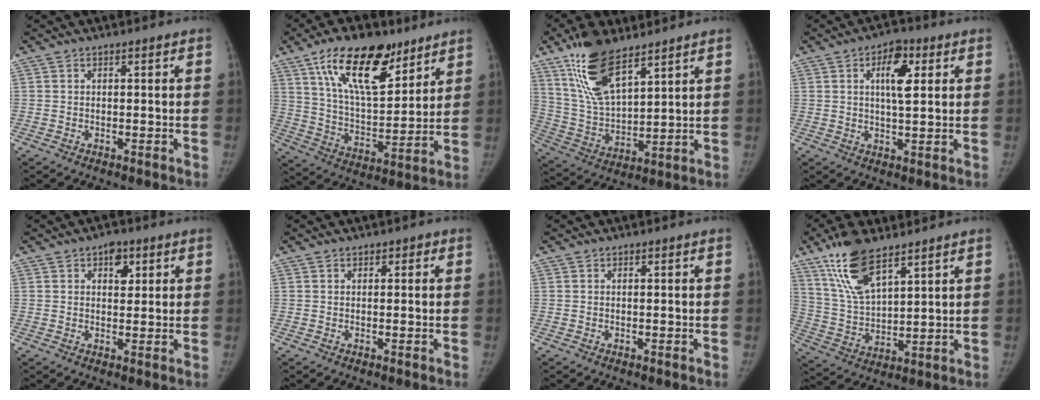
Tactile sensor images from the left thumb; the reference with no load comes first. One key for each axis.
{"total": 19.8, "fx": 11.8, "fy": 8.9, "fz": 13.1, "tx": -0.186, "ty": -0.054, "tz": 0.211}
{"total": 15.3, "fx": 10.0, "fy": 6.0, "fz": 9.9, "tx": -0.164, "ty": -0.045, "tz": 0.202}
{"total": 7.3, "fx": 2.4, "fy": 3.3, "fz": 6.1, "tx": -0.078, "ty": -0.006, "tz": 0.035}
{"total": 4.3, "fx": 2.0, "fy": 3.0, "fz": 2.4, "tx": -0.004, "ty": -0.005, "tz": 0.024}
{"total": 1.2, "fx": 0.5, "fy": 1.0, "fz": 0.2, "tx": 0.015, "ty": 0.000, "tz": 0.000}
{"total": 0.0}
{"total": 13.4, "fx": 8.8, "fy": 5.1, "fz": 8.6, "tx": -0.148, "ty": -0.037, "tz": 0.179}